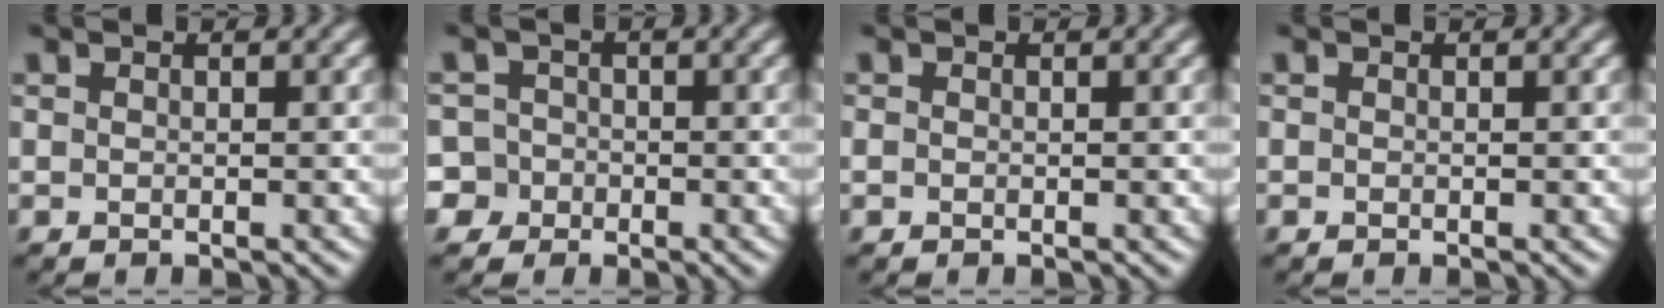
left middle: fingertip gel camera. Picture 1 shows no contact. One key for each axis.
{"total": 4.9, "fx": -1.7, "fy": 4.5, "fz": 1.0, "tx": -0.008, "ty": 0.022, "tz": -0.064}
{"total": 0.0}
{"total": 0.0}